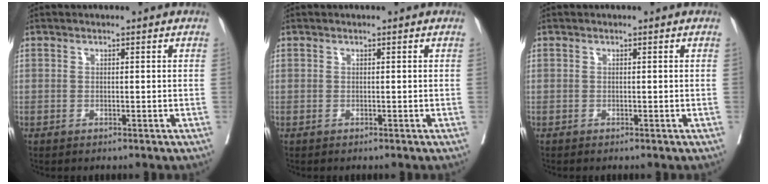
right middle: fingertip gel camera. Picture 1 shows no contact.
{"total": 0.0}
{"total": 0.0}